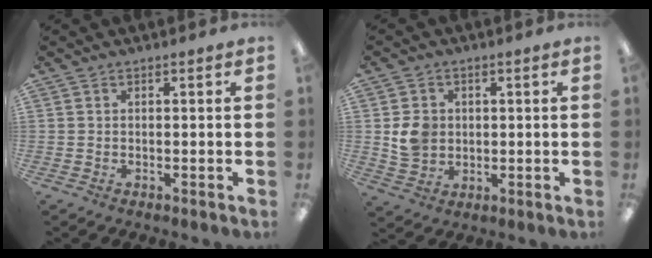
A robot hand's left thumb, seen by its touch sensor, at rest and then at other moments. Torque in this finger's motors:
{"motor_torque": [-0.02, 0.05, -0.02, -0.01, 0.00]}